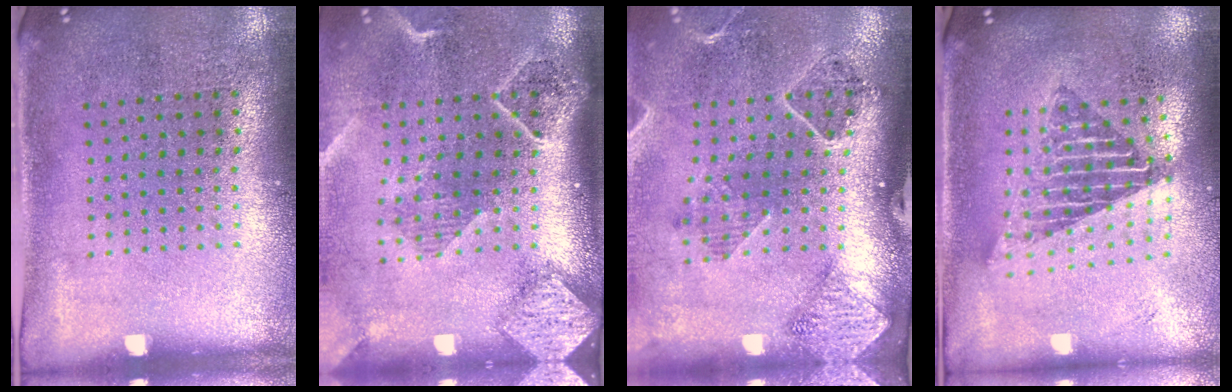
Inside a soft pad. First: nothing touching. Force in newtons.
{"total": 2.6, "press": 2.0, "slide": 1.6}
{"total": 1.5, "press": 1.5, "slide": 0.1}
{"total": 1.6, "press": 1.3, "slide": 0.9}